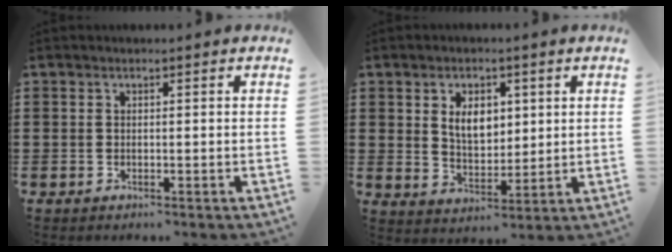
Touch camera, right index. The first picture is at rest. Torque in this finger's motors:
{"motor_torque": [0.40, 0.29, 0.41, 0.09]}